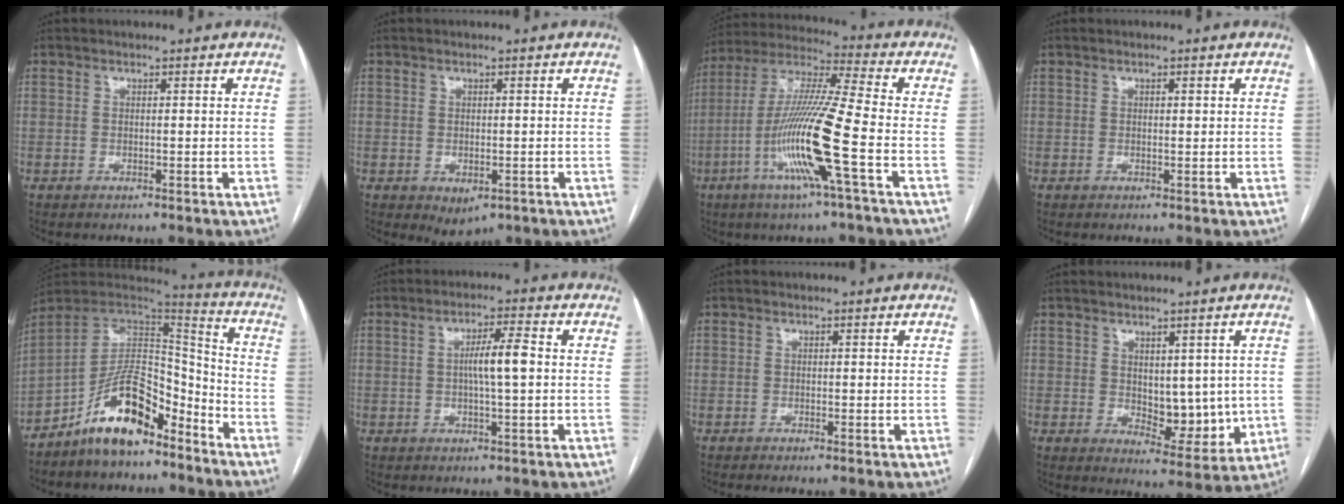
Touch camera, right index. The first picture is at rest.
{"total": 2.9, "force": [-1.1, 1.8, 2.0], "torque": [-0.024, -0.004, -0.001]}
{"total": 15.9, "force": [-5.3, -0.8, 15.0], "torque": [-0.303, -0.011, -0.109]}
{"total": 0.8, "force": [0.3, 0.3, 0.7], "torque": [-0.008, 0.000, 0.004]}
{"total": 13.8, "force": [-9.5, 5.2, 8.5], "torque": [-0.145, 0.032, -0.171]}
{"total": 5.4, "force": [0.1, 0.5, 5.4], "torque": [-0.095, 0.009, 0.001]}
{"total": 0.6, "force": [-0.3, 0.0, 0.6], "torque": [-0.008, 0.000, -0.005]}
{"total": 7.6, "force": [0.5, 4.1, 6.4], "torque": [-0.074, -0.010, 0.023]}